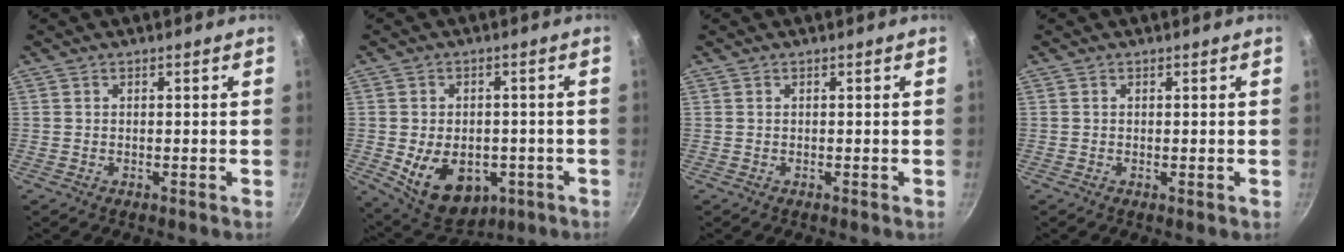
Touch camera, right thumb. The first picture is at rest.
{"total": 13.4, "force": [-3.9, 9.3, 8.8], "torque": [-0.130, 0.007, -0.038]}
{"total": 0.0}
{"total": 0.6, "force": [-0.1, 0.2, 0.6], "torque": [-0.013, -0.004, -0.001]}